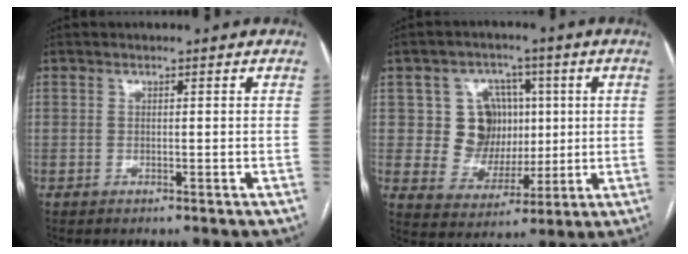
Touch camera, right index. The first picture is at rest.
{"total": 9.3, "force": [1.7, 8.5, 3.5], "torque": [-0.061, 0.025, 0.041]}